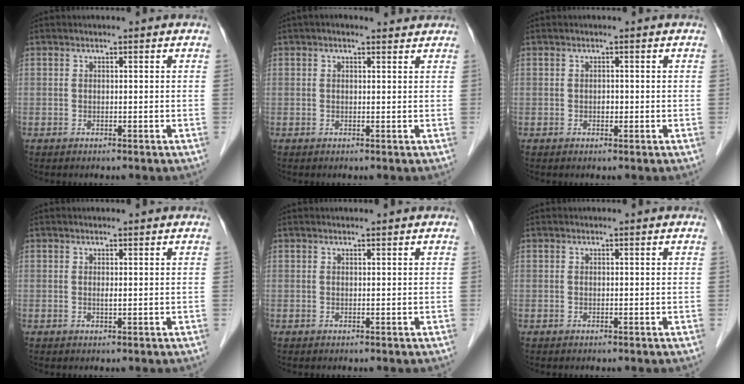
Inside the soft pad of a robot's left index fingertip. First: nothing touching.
{"total": 2.4, "force": [1.9, 0.9, 1.1], "torque": [-0.016, 0.021, 0.024]}
{"total": 0.7, "force": [-0.2, 0.5, 0.5], "torque": [-0.007, 0.000, -0.006]}
{"total": 0.5, "force": [0.1, 0.0, 0.5], "torque": [-0.010, -0.002, 0.002]}
{"total": 0.5, "force": [0.5, 0.0, 0.2], "torque": [-0.006, 0.005, 0.009]}
{"total": 0.0}